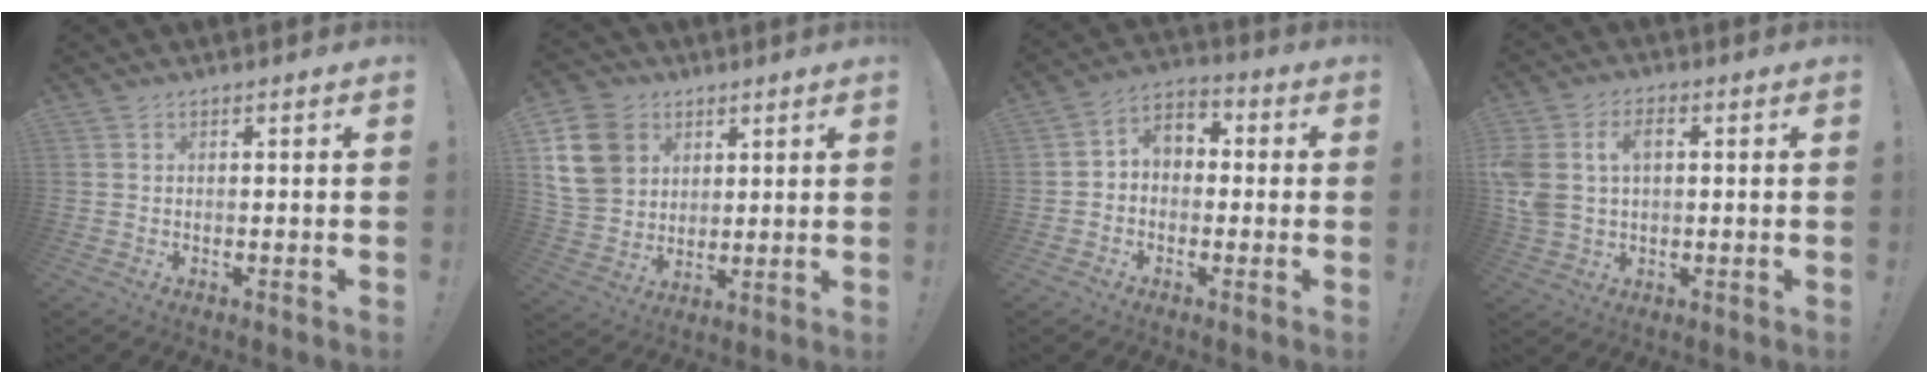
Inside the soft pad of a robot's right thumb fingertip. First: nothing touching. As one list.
[{"total": 15.4, "force": [5.5, 12.6, 7.1], "torque": [-0.123, -0.014, 0.115]}, {"total": 5.7, "force": [-0.8, 4.9, 2.8], "torque": [-0.050, 0.024, -0.010]}, {"total": 8.9, "force": [2.2, 6.4, 5.8], "torque": [-0.120, 0.001, 0.040]}]